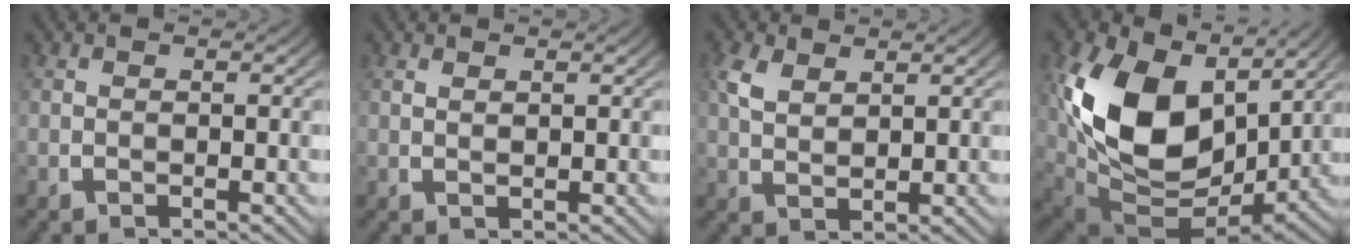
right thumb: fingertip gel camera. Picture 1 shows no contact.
{"total": 0.7, "force": [0.7, 0.1, 0.2], "torque": [0.001, -0.001, 0.018]}
{"total": 2.9, "force": [1.7, 1.5, 1.7], "torque": [-0.038, -0.004, 0.043]}
{"total": 15.7, "force": [0.8, 10.0, 12.1], "torque": [-0.280, -0.063, 0.047]}